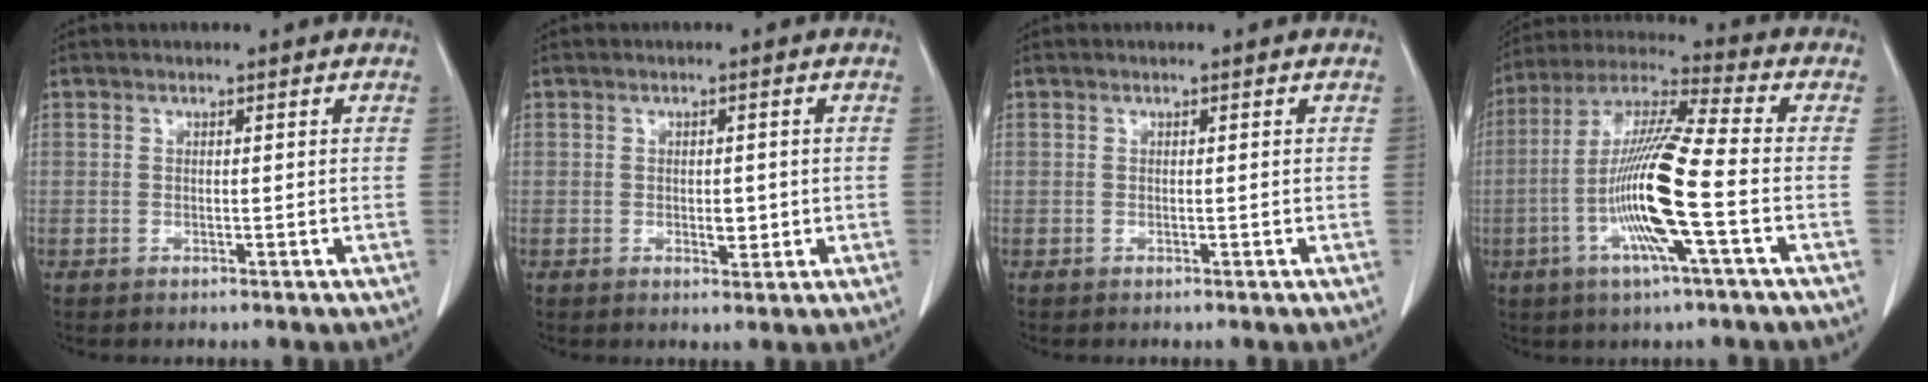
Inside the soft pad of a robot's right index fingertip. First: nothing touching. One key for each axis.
{"total": 2.4, "fx": -0.3, "fy": 1.3, "fz": 2.1, "tx": -0.029, "ty": -0.001, "tz": 0.000}
{"total": 0.0}
{"total": 15.0, "fx": -3.8, "fy": 0.1, "fz": 14.5, "tx": -0.290, "ty": -0.005, "tz": -0.082}